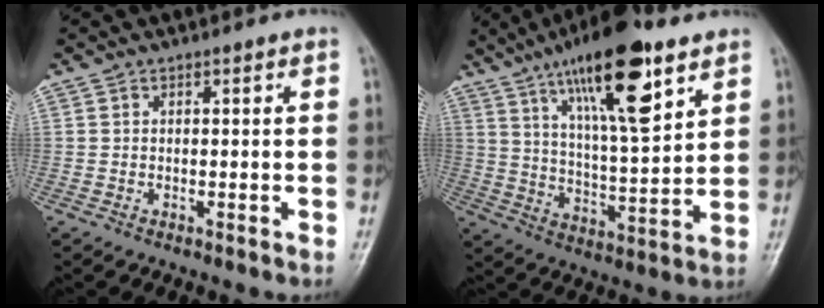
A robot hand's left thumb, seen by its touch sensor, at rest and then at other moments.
{"total": 19.2, "force": [10.8, 5.1, 15.1], "torque": [-0.228, -0.042, 0.186]}